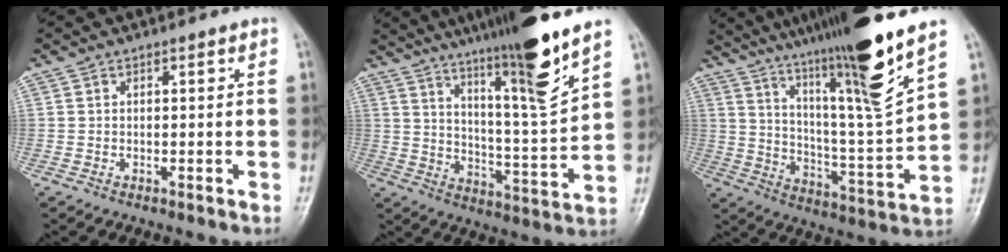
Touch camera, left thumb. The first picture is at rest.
{"total": 16.8, "force": [11.3, 0.4, 12.3], "torque": [-0.186, -0.068, 0.186]}
{"total": 21.3, "force": [14.7, 0.4, 15.5], "torque": [-0.230, -0.073, 0.249]}